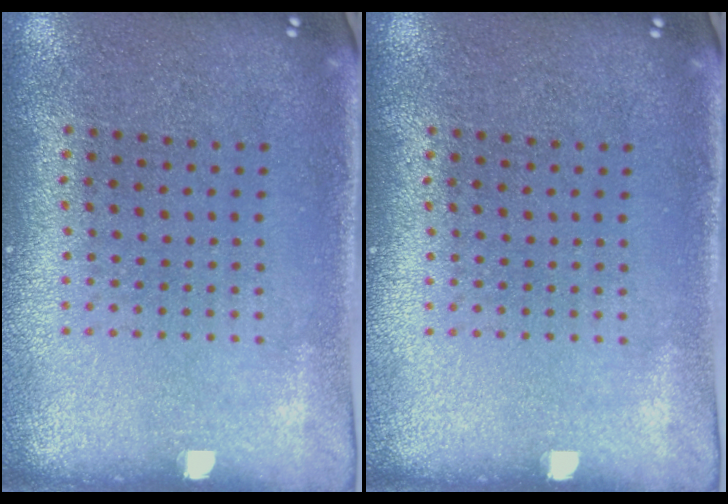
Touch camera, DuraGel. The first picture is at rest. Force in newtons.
{"total": 0.0}